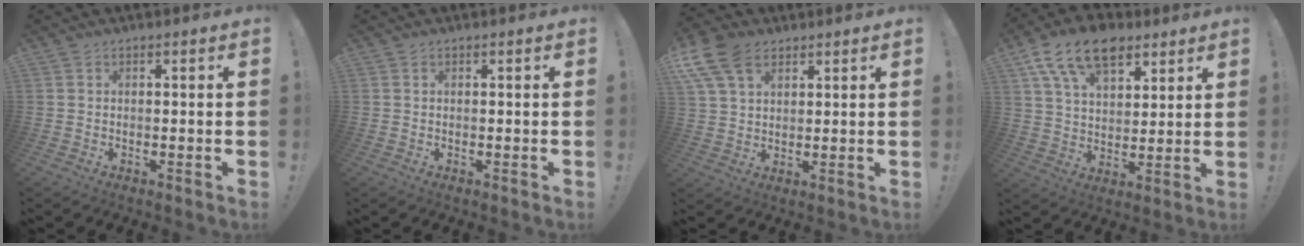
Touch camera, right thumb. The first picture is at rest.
{"total": 0.0}
{"total": 11.7, "force": [5.9, 7.4, 6.9], "torque": [-0.143, -0.014, 0.116]}
{"total": 15.3, "force": [8.9, 8.9, 8.8], "torque": [-0.151, -0.042, 0.165]}